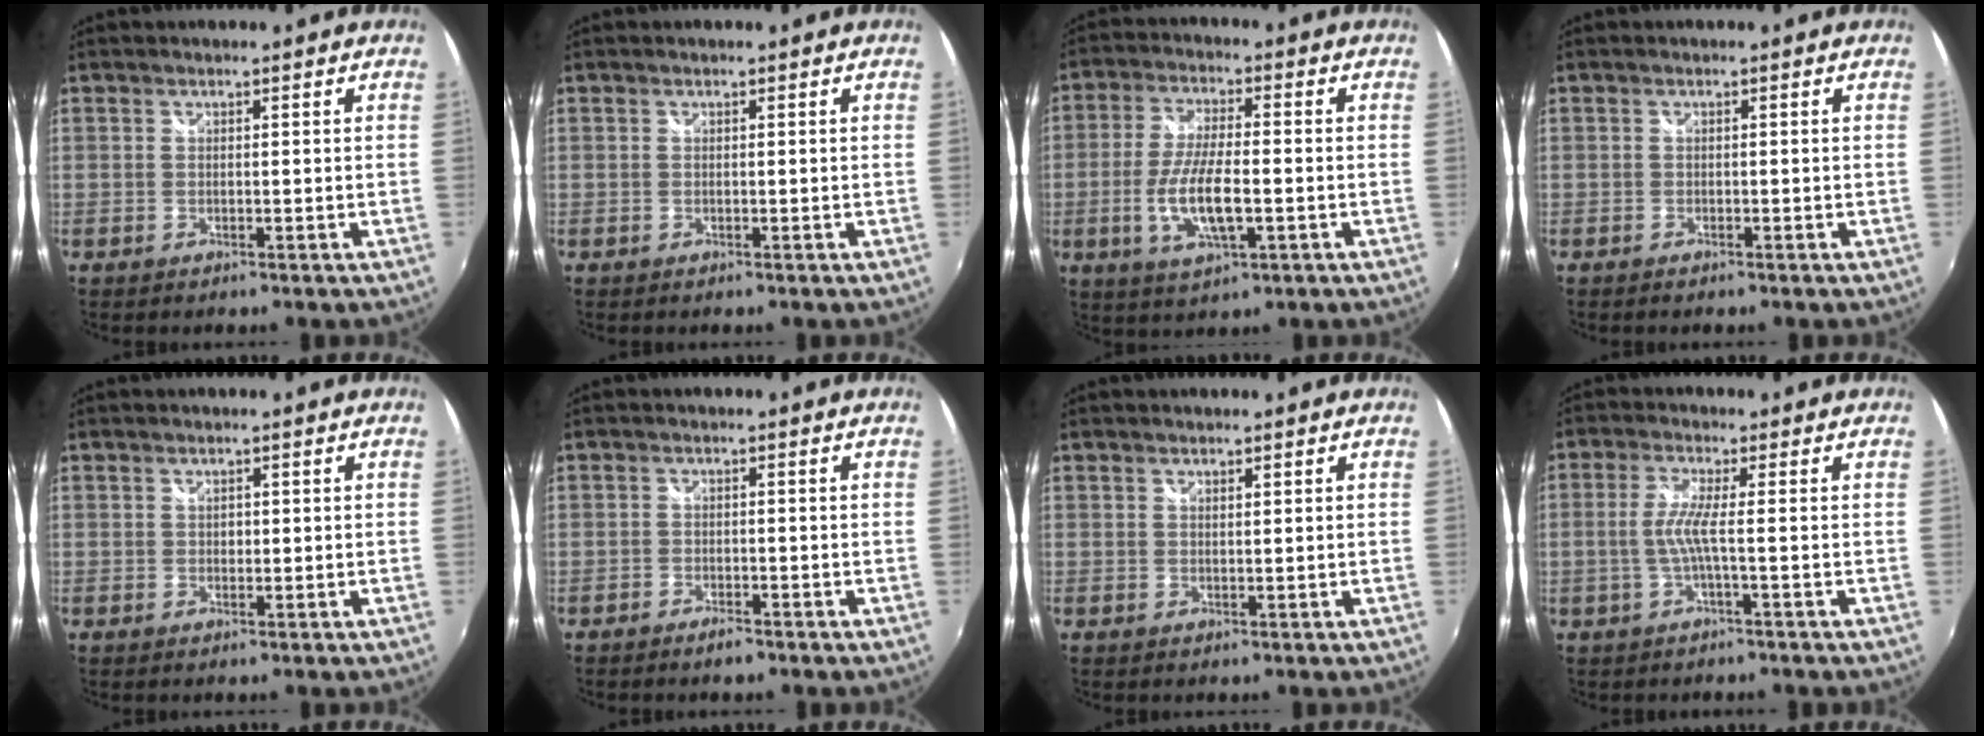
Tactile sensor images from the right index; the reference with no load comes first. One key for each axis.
{"total": 0.0}
{"total": 10.2, "fx": -2.5, "fy": 3.2, "fz": 9.3, "tx": -0.189, "ty": -0.008, "tz": -0.046}
{"total": 0.8, "fx": -0.6, "fy": 0.4, "fz": 0.2, "tx": -0.007, "ty": -0.003, "tz": -0.013}
{"total": 0.9, "fx": 0.1, "fy": 0.9, "fz": 0.3, "tx": -0.001, "ty": 0.001, "tz": 0.002}
{"total": 2.5, "fx": -2.0, "fy": 0.8, "fz": 1.1, "tx": -0.031, "ty": -0.005, "tz": -0.039}
{"total": 0.6, "fx": 0.5, "fy": 0.2, "fz": 0.2, "tx": -0.003, "ty": 0.000, "tz": 0.009}
{"total": 3.8, "fx": -0.9, "fy": -0.6, "fz": 3.7, "tx": -0.086, "ty": -0.001, "tz": -0.015}